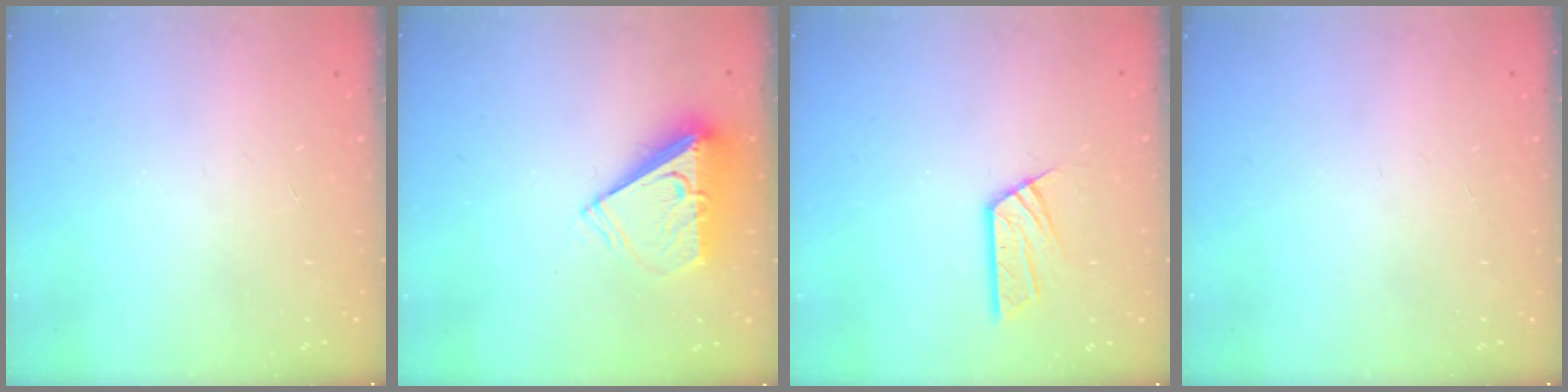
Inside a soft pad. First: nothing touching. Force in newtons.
{"total": 7.4, "press": 7.2, "slide": 1.4}
{"total": 8.2, "press": 8.2, "slide": 0.6}
{"total": 0.0}